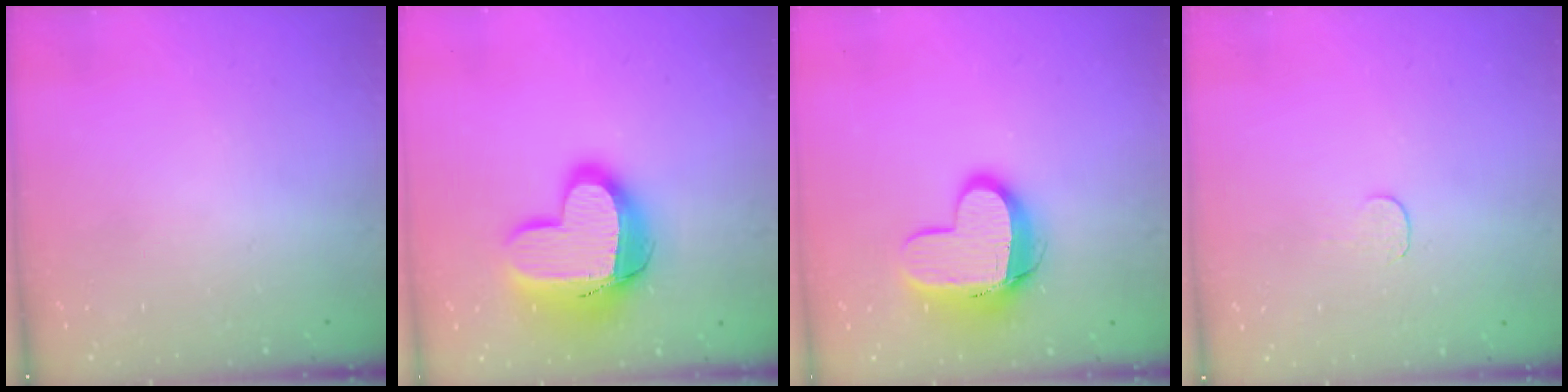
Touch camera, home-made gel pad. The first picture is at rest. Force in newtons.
{"total": 16.3, "press": 16.2, "slide": 1.4}
{"total": 12.1, "press": 12.0, "slide": 1.2}
{"total": 3.7, "press": 3.7, "slide": 0.4}